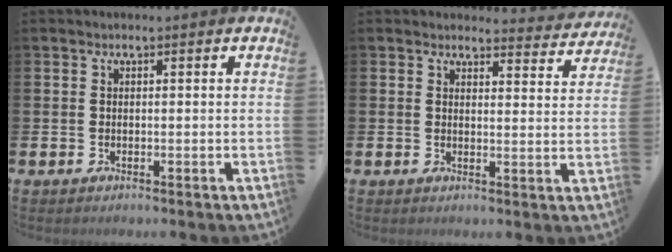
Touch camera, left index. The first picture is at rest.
{"total": 3.1, "force": [3.1, 0.6, 0.1], "torque": [0.011, -0.028, 0.049]}